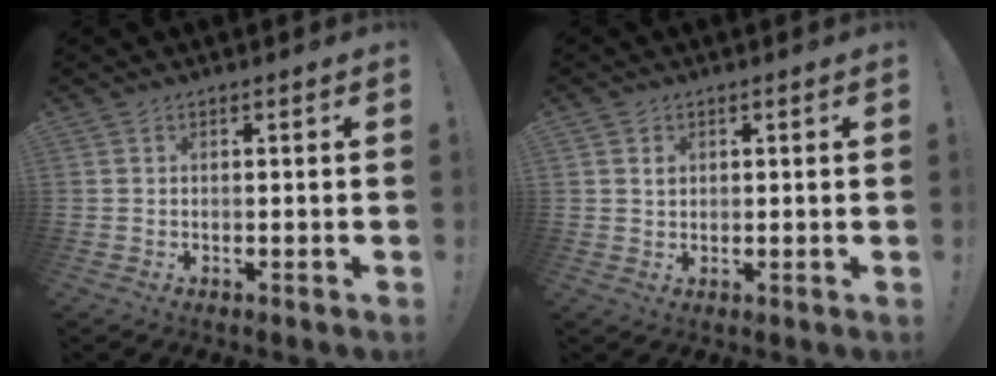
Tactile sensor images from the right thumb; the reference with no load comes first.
{"total": 1.8, "force": [0.7, 1.5, 0.5], "torque": [0.001, -0.003, 0.009]}